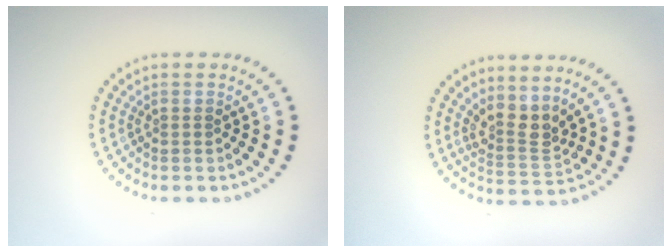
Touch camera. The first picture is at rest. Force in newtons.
{"total": 2.9, "press": 2.0, "slide": 2.0}